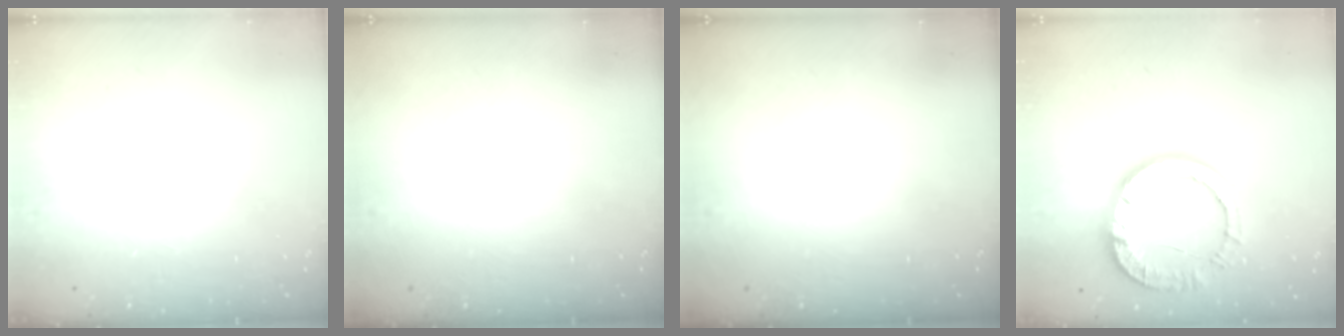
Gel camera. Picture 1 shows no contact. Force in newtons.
{"total": 0.0}
{"total": 0.0}
{"total": 14.5, "press": 14.3, "slide": 2.2}